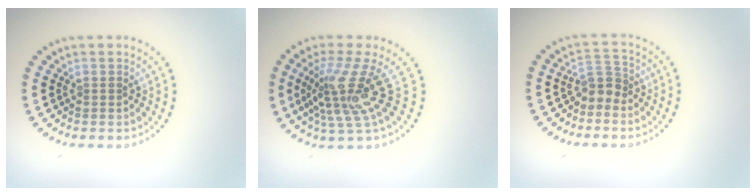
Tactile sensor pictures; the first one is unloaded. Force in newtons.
{"total": 4.7, "press": 3.1, "slide": 3.6}
{"total": 2.2, "press": 1.7, "slide": 1.5}